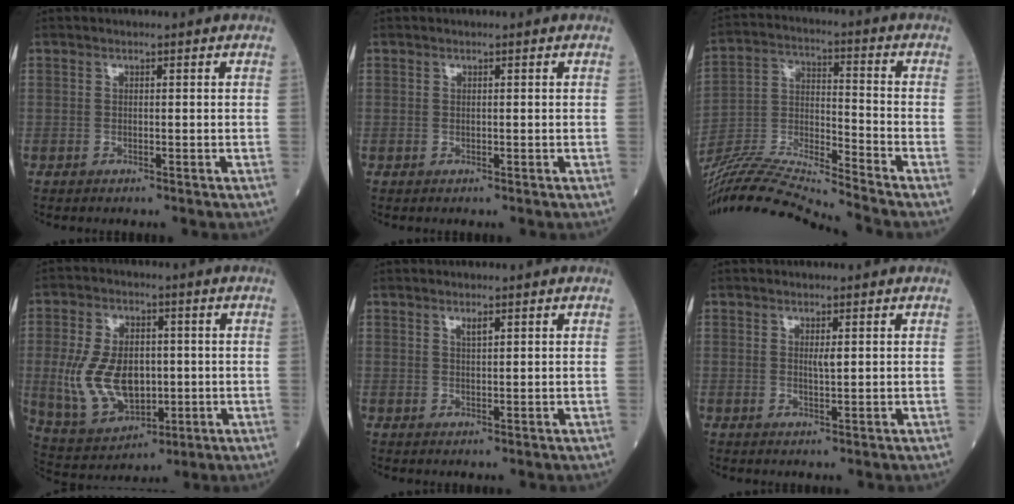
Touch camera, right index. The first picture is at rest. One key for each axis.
{"total": 0.0}
{"total": 16.1, "fx": -15.1, "fy": -2.4, "fz": 5.1, "tx": -0.097, "ty": 0.006, "tz": -0.277}
{"total": 12.8, "fx": -0.6, "fy": 7.8, "fz": 10.1, "tx": -0.210, "ty": 0.006, "tz": 0.006}
{"total": 1.3, "fx": 0.8, "fy": 0.2, "fz": 0.9, "tx": -0.019, "ty": -0.001, "tz": 0.016}
{"total": 1.2, "fx": 0.4, "fy": 0.2, "fz": 1.1, "tx": -0.021, "ty": -0.003, "tz": 0.006}